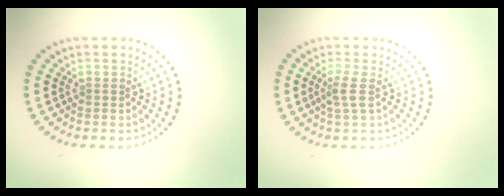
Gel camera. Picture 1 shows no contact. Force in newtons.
{"total": 1.7, "press": 1.3, "slide": 1.1}